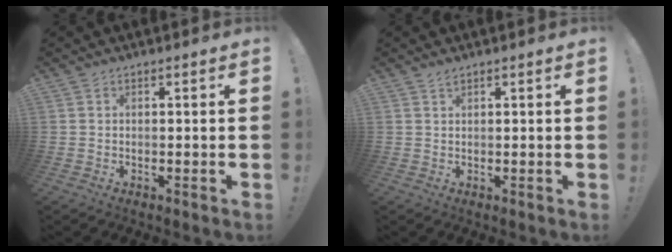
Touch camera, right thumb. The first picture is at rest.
{"total": 1.0, "force": [0.9, 0.2, 0.5], "torque": [-0.004, -0.002, 0.015]}